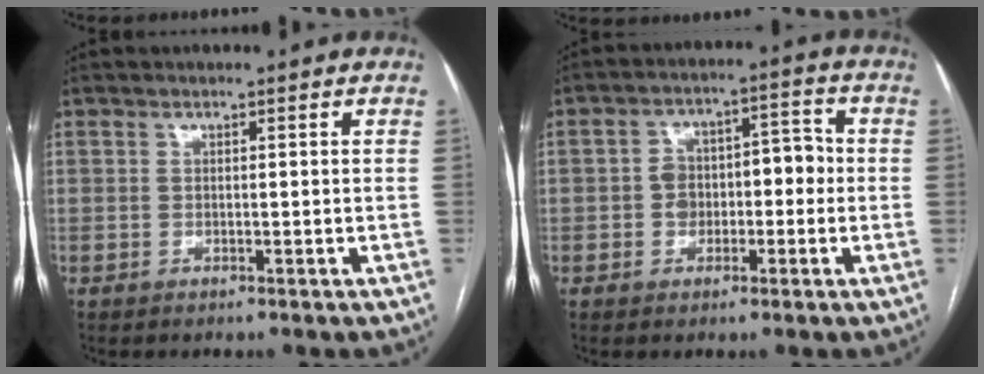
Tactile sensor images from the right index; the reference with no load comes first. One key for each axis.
{"total": 7.0, "fx": -0.9, "fy": 4.6, "fz": 5.2, "tx": -0.079, "ty": 0.041, "tz": -0.011}